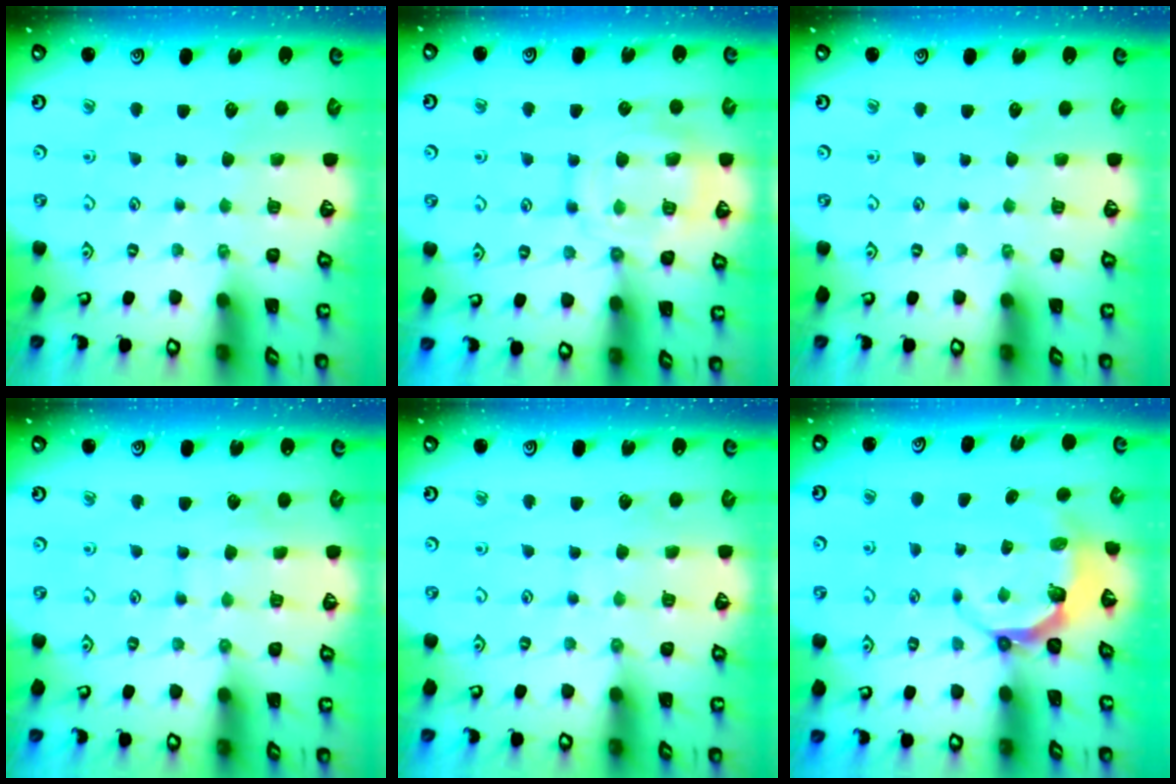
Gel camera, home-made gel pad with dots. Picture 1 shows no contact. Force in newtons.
{"total": 13.7, "press": 13.7, "slide": 1.2}
{"total": 0.0}
{"total": 6.2, "press": 6.2, "slide": 0.5}
{"total": 5.2, "press": 5.1, "slide": 0.7}
{"total": 5.6, "press": 4.4, "slide": 3.4}